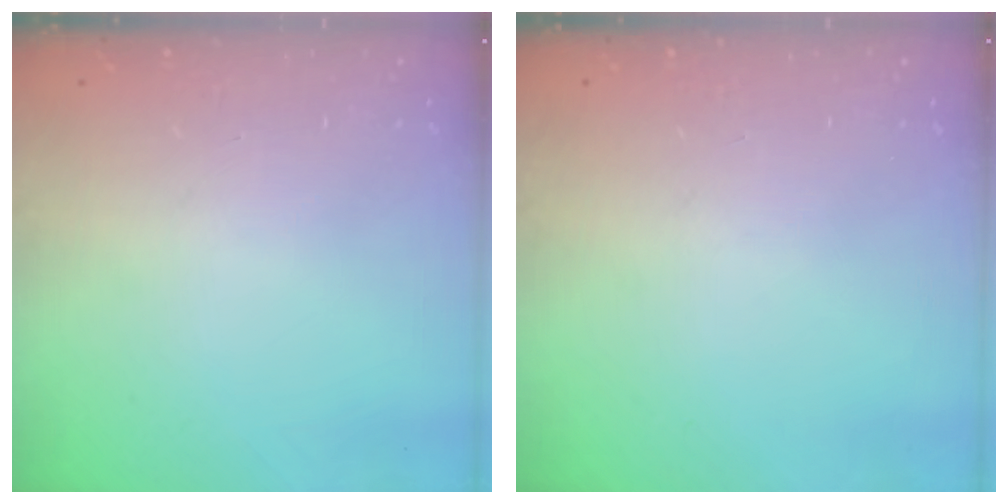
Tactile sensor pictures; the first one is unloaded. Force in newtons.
{"total": 0.0}